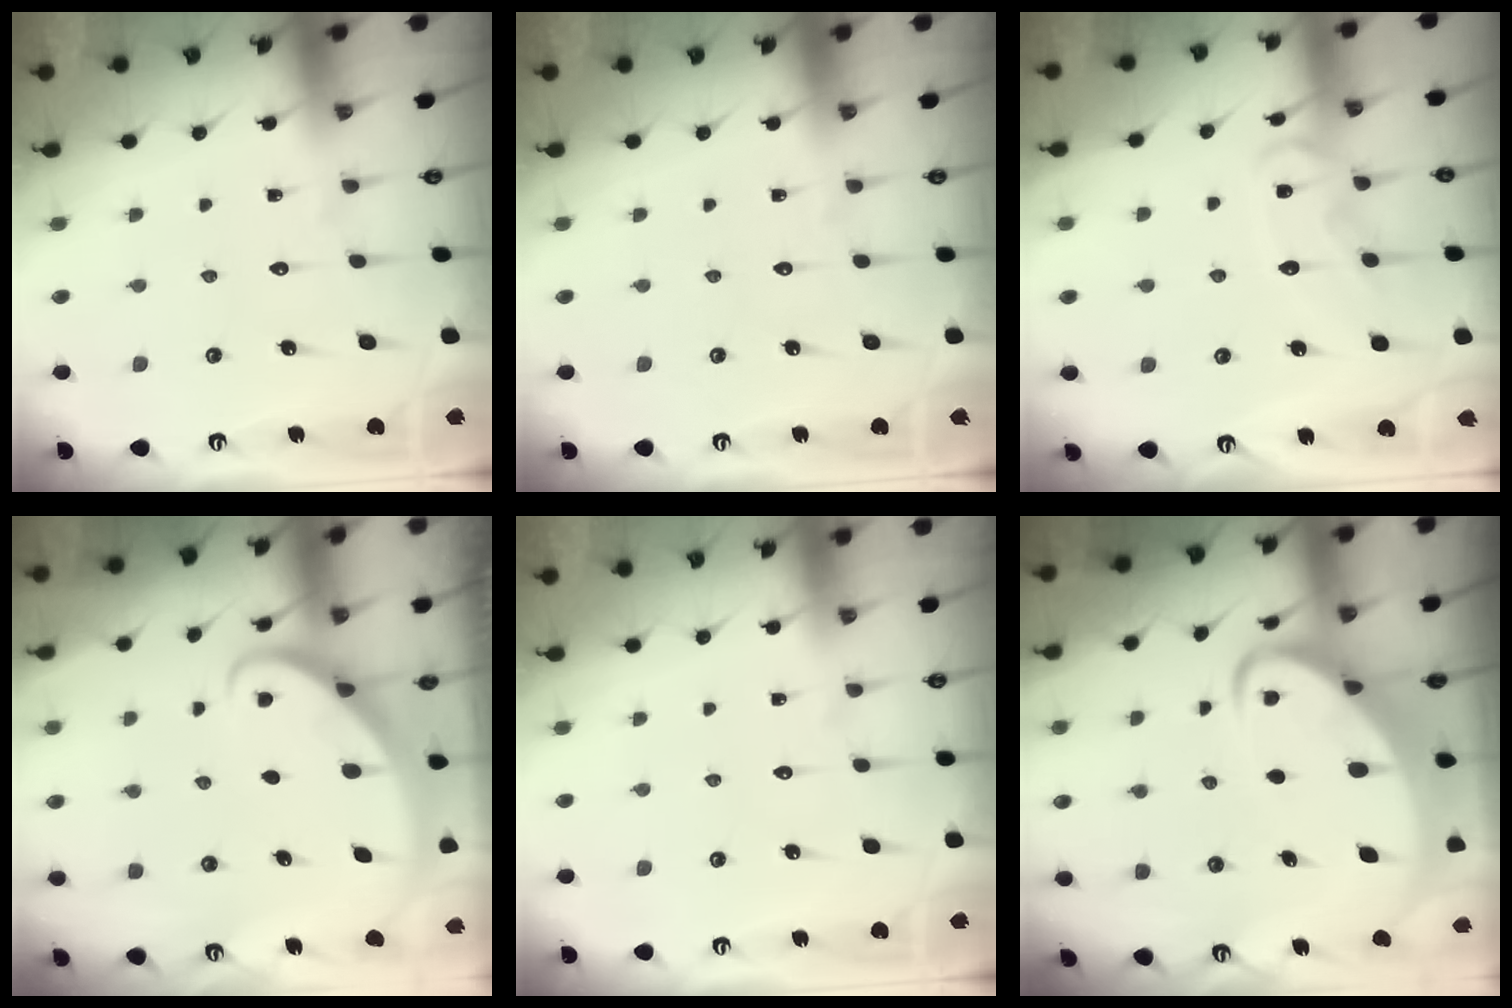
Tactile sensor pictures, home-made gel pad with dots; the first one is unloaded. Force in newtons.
{"total": 0.0}
{"total": 9.6, "press": 9.6, "slide": 0.7}
{"total": 2.7, "press": 2.7, "slide": 0.2}
{"total": 0.0}
{"total": 4.9, "press": 4.9, "slide": 0.7}